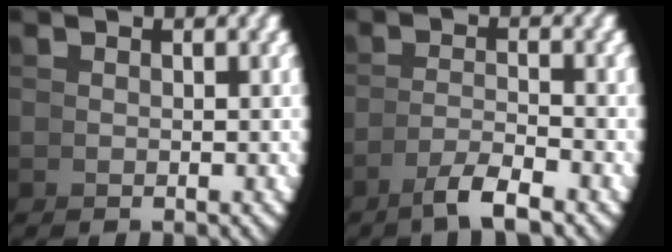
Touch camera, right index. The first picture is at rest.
{"total": 2.9, "force": [-1.9, -0.4, 2.1], "torque": [-0.029, 0.001, -0.032]}